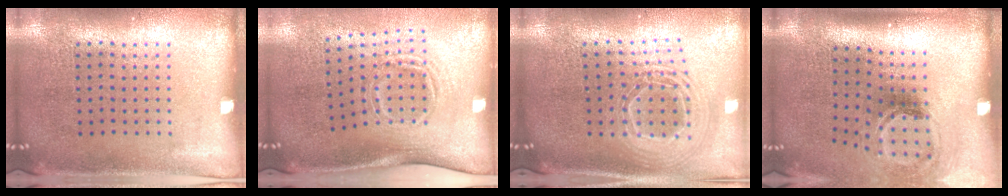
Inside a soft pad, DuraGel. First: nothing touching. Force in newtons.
{"total": 1.9, "press": 1.3, "slide": 1.4}
{"total": 2.2, "press": 1.8, "slide": 1.4}
{"total": 2.0, "press": 1.3, "slide": 1.6}